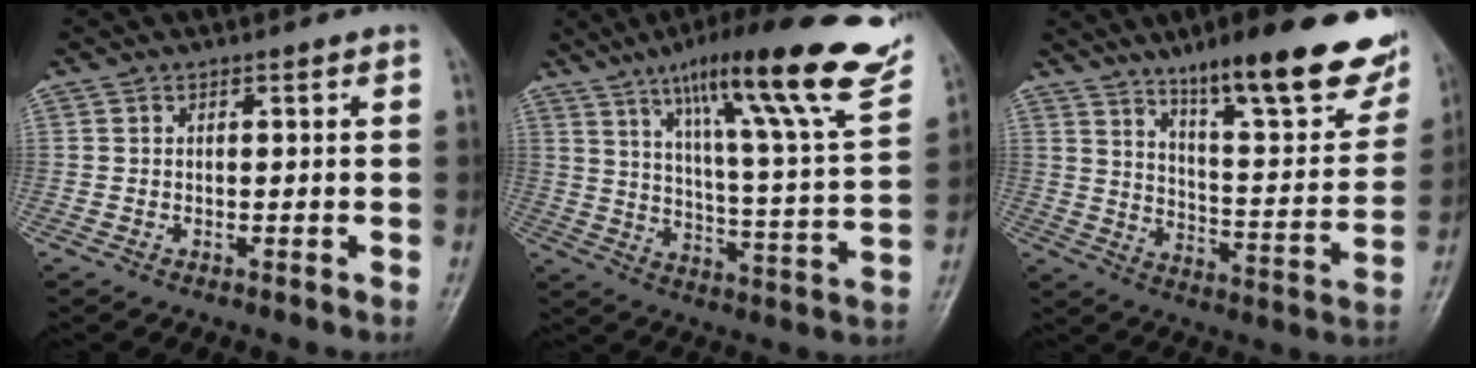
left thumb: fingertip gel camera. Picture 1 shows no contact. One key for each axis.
{"total": 27.0, "fx": 16.4, "fy": 3.7, "fz": 21.1, "tx": -0.300, "ty": -0.042, "tz": 0.243}
{"total": 24.4, "fx": 16.3, "fy": 5.4, "fz": 17.3, "tx": -0.211, "ty": -0.064, "tz": 0.242}